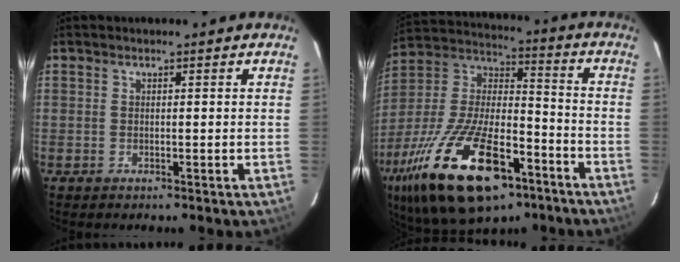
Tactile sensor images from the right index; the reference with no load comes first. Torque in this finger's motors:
{"motor_torque": [1.97, -0.17, 0.77, 0.17]}